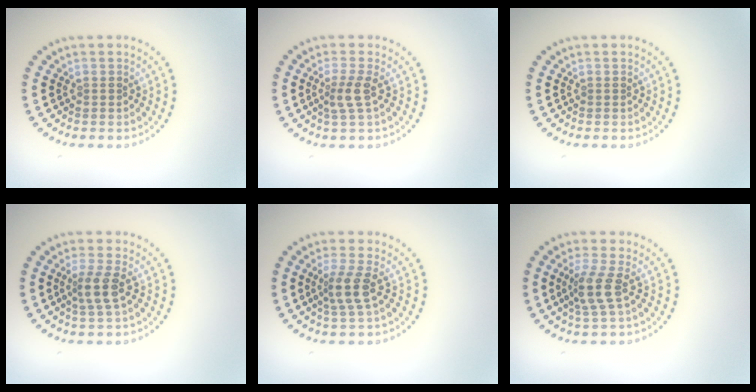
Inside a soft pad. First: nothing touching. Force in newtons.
{"total": 2.1, "press": 1.6, "slide": 1.4}
{"total": 0.0}
{"total": 2.3, "press": 1.9, "slide": 1.3}
{"total": 2.6, "press": 2.0, "slide": 1.6}
{"total": 2.6, "press": 2.1, "slide": 1.6}